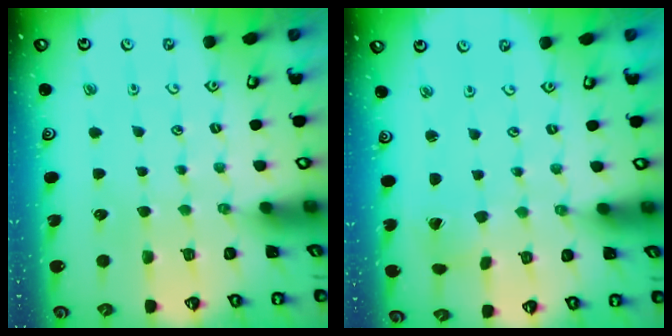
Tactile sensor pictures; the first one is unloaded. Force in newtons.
{"total": 0.0}